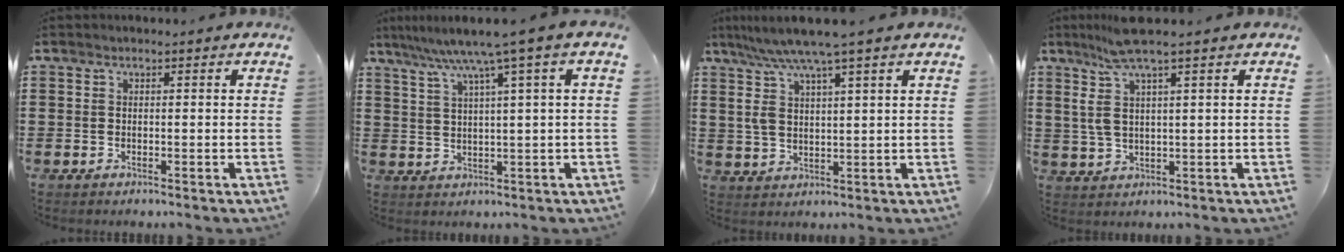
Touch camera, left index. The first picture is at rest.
{"total": 6.2, "force": [3.2, -0.6, 5.2], "torque": [-0.113, -0.014, 0.048]}
{"total": 7.7, "force": [5.0, 0.8, 5.8], "torque": [-0.125, -0.014, 0.086]}
{"total": 6.7, "force": [3.5, 0.7, 5.7], "torque": [-0.134, -0.004, 0.055]}